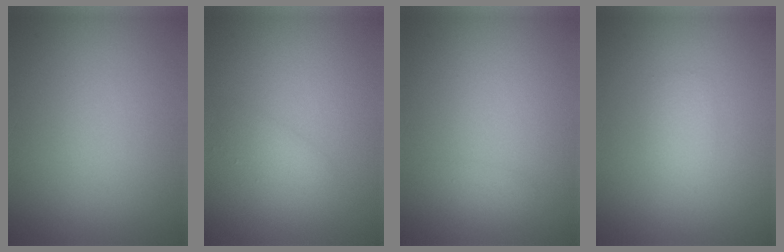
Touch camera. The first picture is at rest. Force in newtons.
{"total": 1.6, "press": 1.6, "slide": 0.1}
{"total": 0.7, "press": 0.7, "slide": 0.0}
{"total": 1.0, "press": 1.0, "slide": 0.0}